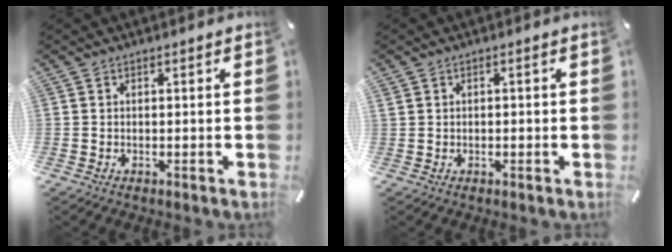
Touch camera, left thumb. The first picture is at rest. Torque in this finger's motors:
{"motor_torque": [0.10, 0.22, 0.02, -0.12, 0.05]}